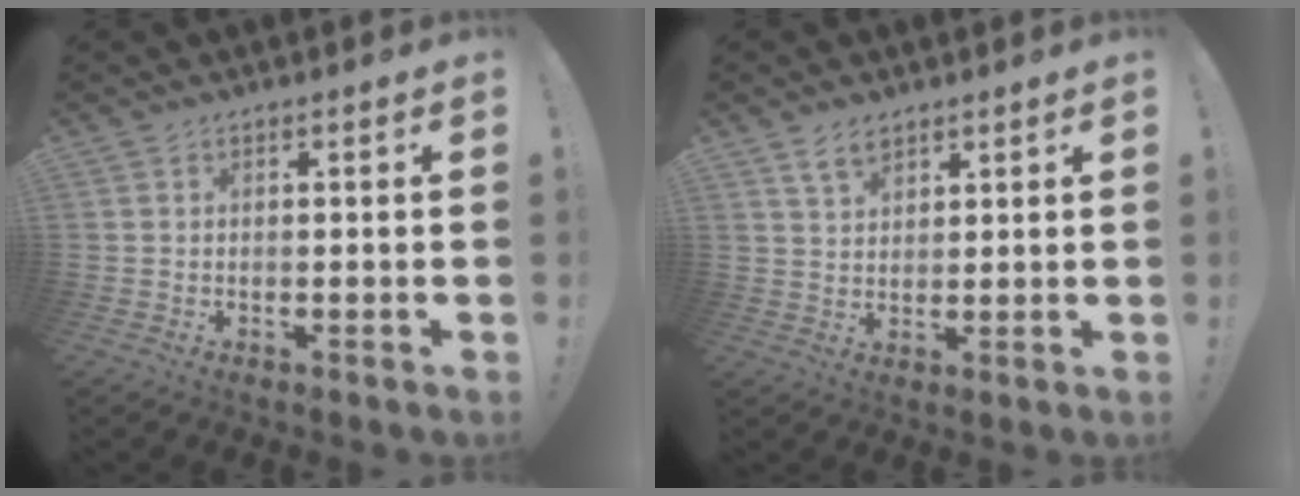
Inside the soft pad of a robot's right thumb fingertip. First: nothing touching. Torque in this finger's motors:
{"motor_torque": [0.31, 0.33, 0.07, -0.04, 0.00]}